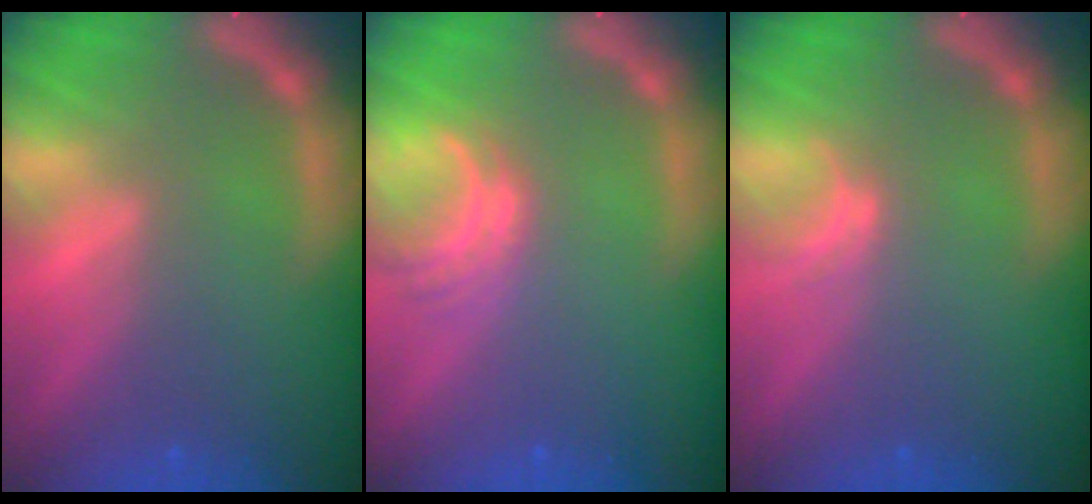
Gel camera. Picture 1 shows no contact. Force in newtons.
{"total": 3.0}
{"total": 1.0}